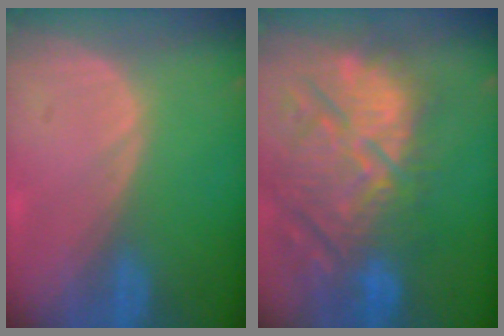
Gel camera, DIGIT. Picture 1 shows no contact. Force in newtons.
{"total": 14.5, "press": 12.7, "slide": 7.1}